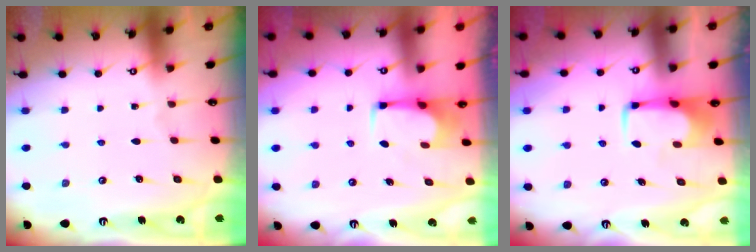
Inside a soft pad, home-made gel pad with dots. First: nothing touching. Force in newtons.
{"total": 2.1, "press": 2.1, "slide": 0.2}
{"total": 1.6, "press": 1.5, "slide": 0.5}